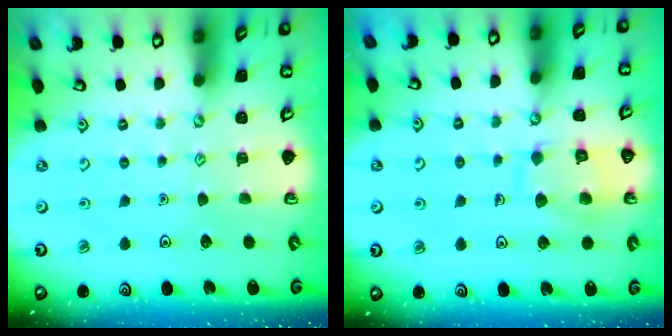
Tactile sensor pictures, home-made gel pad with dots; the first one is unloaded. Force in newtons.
{"total": 10.1, "press": 10.1, "slide": 0.1}